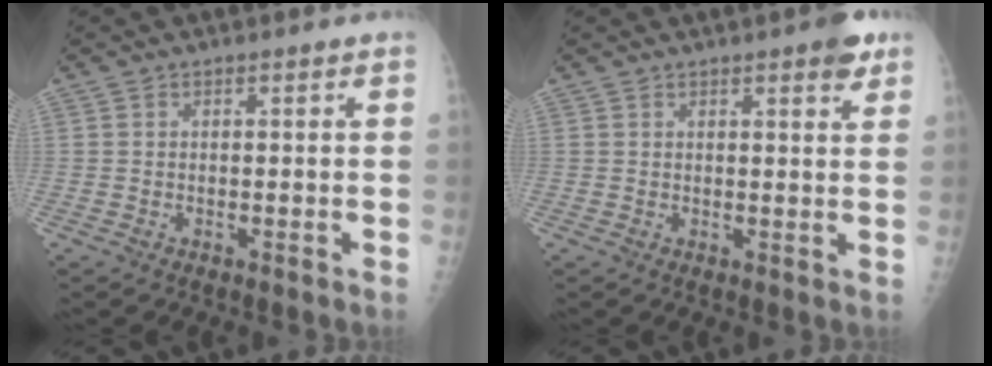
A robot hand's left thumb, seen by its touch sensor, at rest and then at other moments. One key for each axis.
{"total": 4.6, "fx": 2.8, "fy": 1.3, "fz": 3.4, "tx": -0.032, "ty": -0.010, "tz": 0.030}